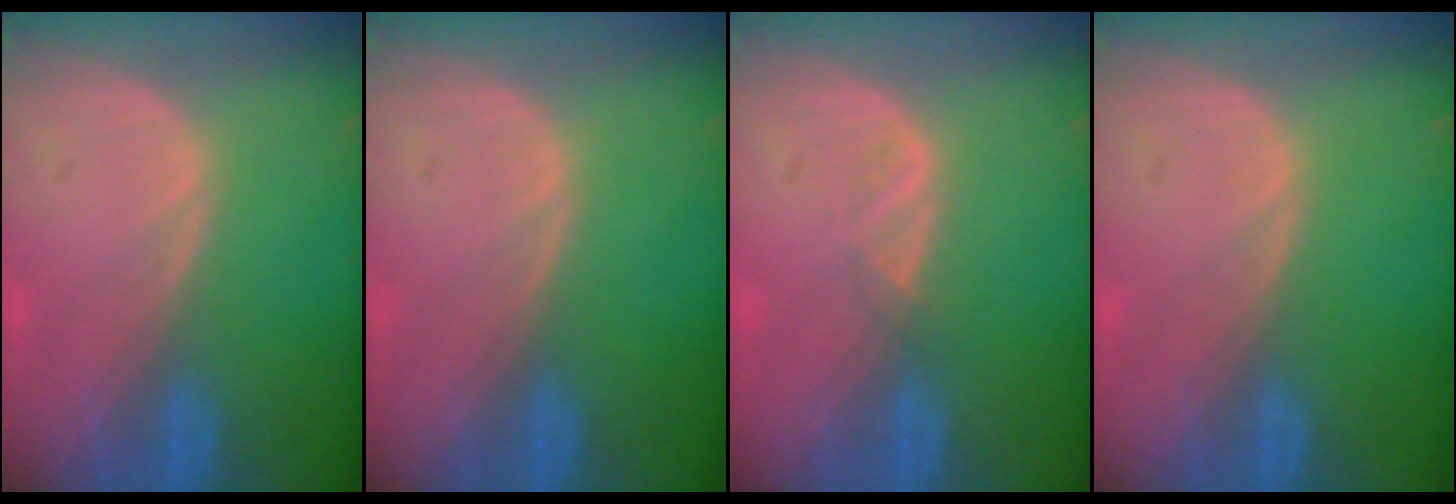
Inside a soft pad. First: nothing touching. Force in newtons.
{"total": 0.0}
{"total": 1.3, "press": 1.2, "slide": 0.7}
{"total": 0.0}